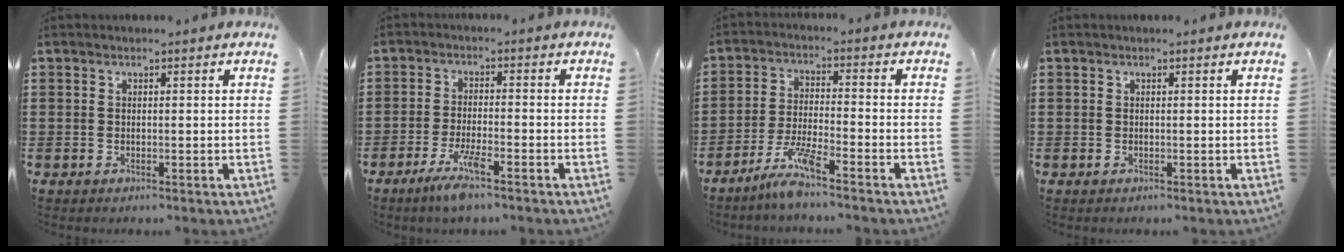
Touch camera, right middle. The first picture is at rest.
{"total": 5.1, "force": [-3.2, 0.5, 3.9], "torque": [-0.083, -0.009, -0.059]}
{"total": 5.9, "force": [-4.8, 0.2, 3.4], "torque": [-0.076, -0.010, -0.092]}
{"total": 0.0}